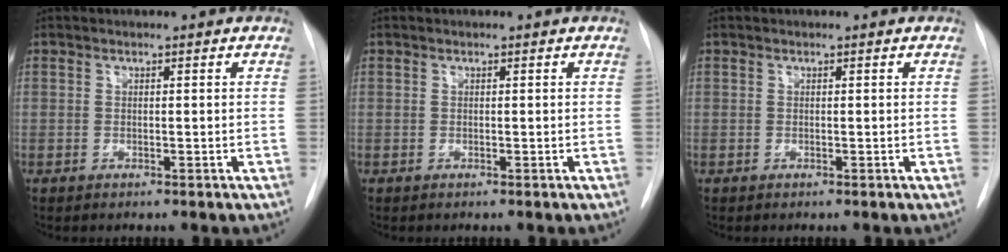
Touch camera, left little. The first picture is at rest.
{"total": 0.0}
{"total": 0.0}